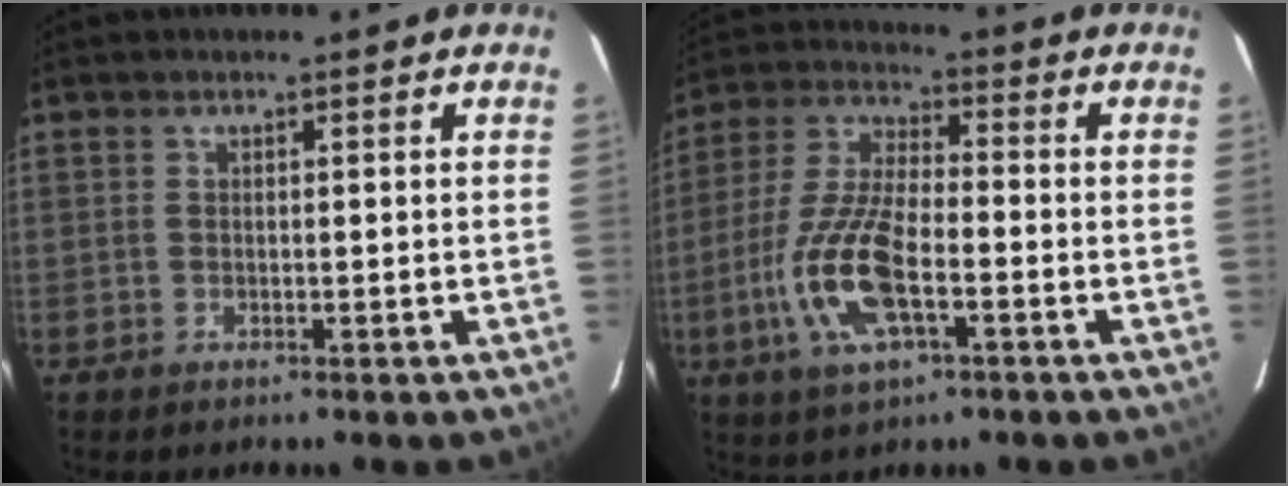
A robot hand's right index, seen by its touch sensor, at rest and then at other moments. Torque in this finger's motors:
{"motor_torque": [1.76, -0.38, 0.47, 0.15]}